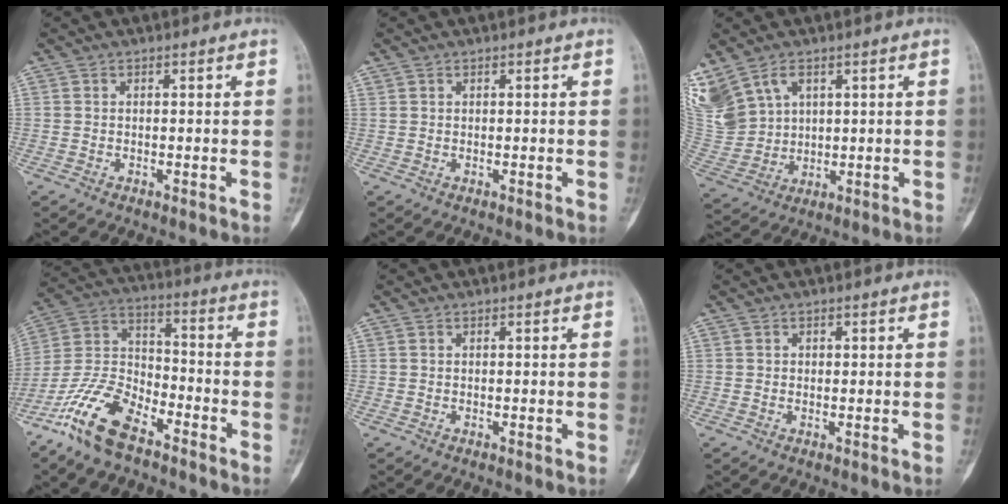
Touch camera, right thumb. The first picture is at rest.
{"total": 0.0}
{"total": 15.8, "force": [7.1, 11.1, 8.7], "torque": [-0.218, 0.002, 0.168]}
{"total": 14.3, "force": [-9.7, 6.1, 8.5], "torque": [-0.169, 0.055, -0.198]}
{"total": 0.0}
{"total": 0.6, "force": [0.1, 0.5, 0.3], "torque": [0.001, 0.001, 0.001]}